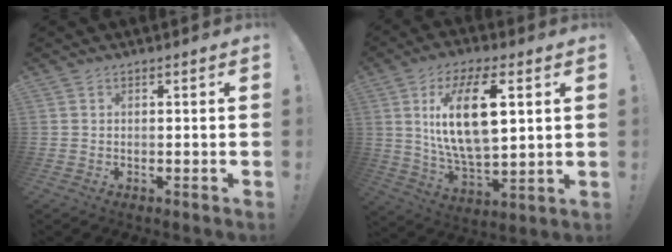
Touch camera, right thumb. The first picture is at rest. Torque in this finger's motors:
{"motor_torque": [-0.20, 2.17, 1.28, 1.30, 0.23]}